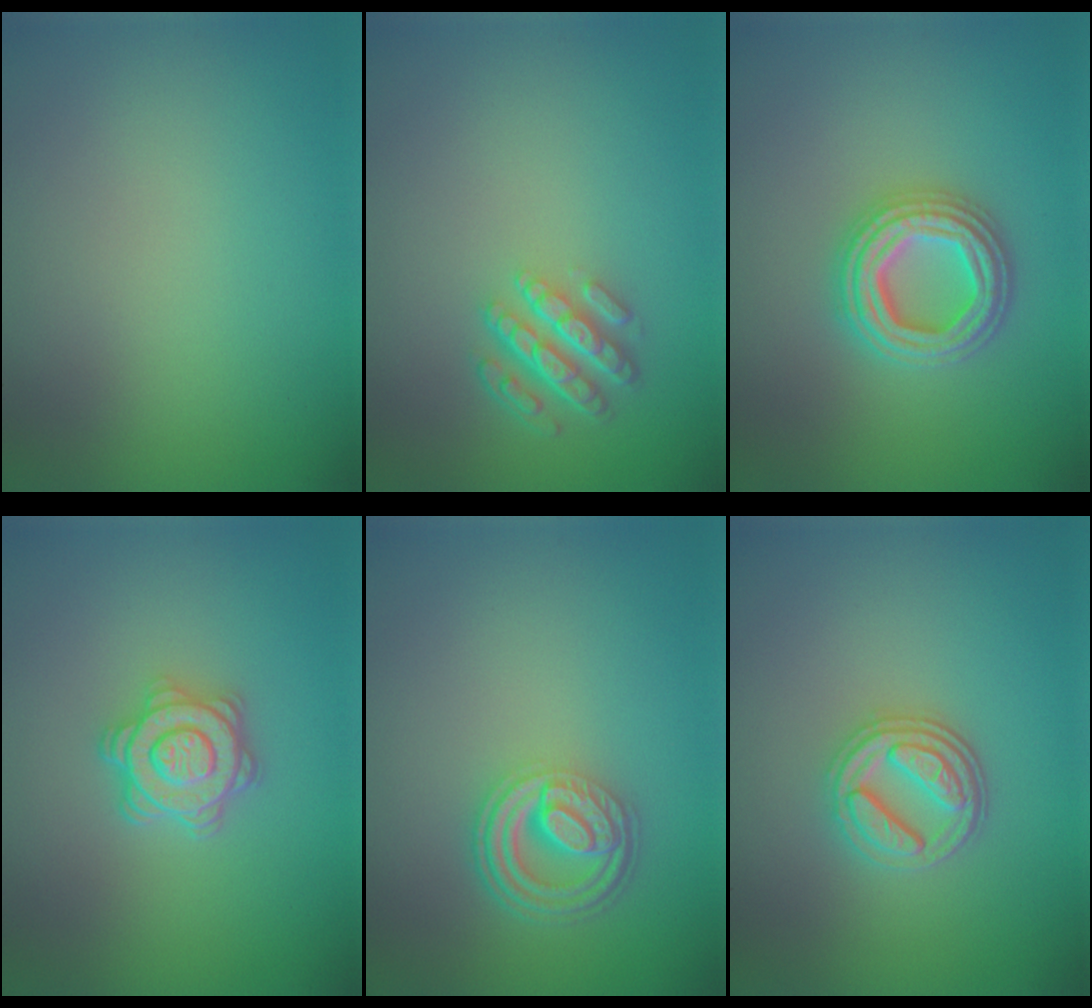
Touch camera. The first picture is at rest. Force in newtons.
{"total": 4.2, "press": 3.2, "slide": 2.8}
{"total": 4.7, "press": 4.6, "slide": 0.8}
{"total": 3.9, "press": 3.4, "slide": 1.9}
{"total": 4.6, "press": 3.5, "slide": 3.0}
{"total": 3.5, "press": 3.0, "slide": 1.8}